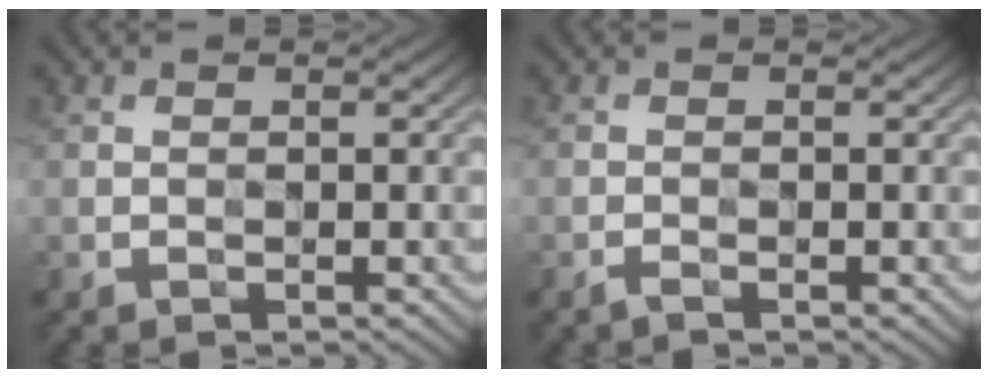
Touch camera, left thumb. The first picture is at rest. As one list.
[{"total": 0.9, "force": [-0.8, -0.4, 0.3], "torque": [-0.009, 0.004, -0.016]}]